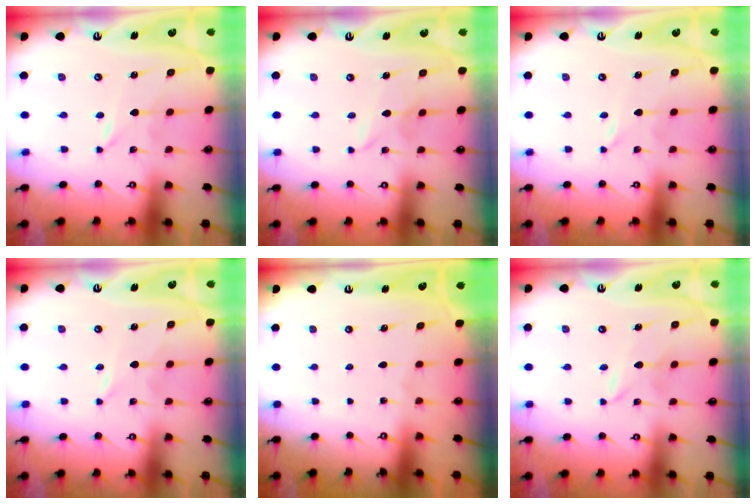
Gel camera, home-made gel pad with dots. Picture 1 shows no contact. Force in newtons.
{"total": 2.5, "press": 2.5, "slide": 0.2}
{"total": 0.0}
{"total": 1.7, "press": 1.7, "slide": 0.2}
{"total": 0.0}
{"total": 1.8, "press": 1.7, "slide": 0.2}